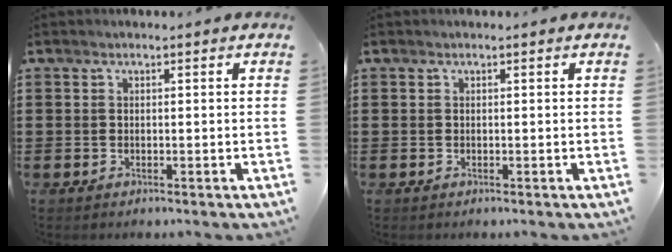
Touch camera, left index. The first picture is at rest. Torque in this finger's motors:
{"motor_torque": [0.00, 0.00, 0.00, 0.00]}